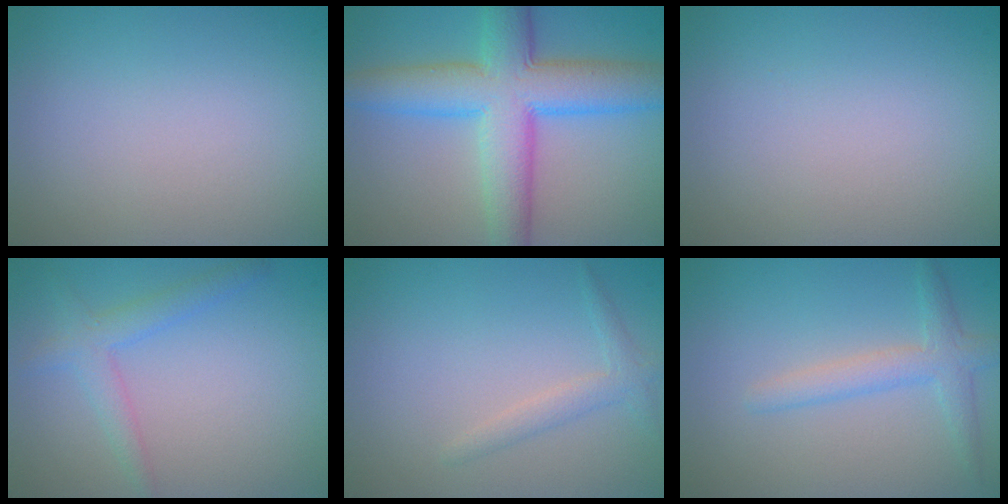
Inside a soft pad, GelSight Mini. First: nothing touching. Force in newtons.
{"total": 9.2, "press": 9.2, "slide": 0.2}
{"total": 0.0}
{"total": 2.5, "press": 2.5, "slide": 0.1}
{"total": 1.5, "press": 1.5, "slide": 0.0}
{"total": 2.3, "press": 2.3, "slide": 0.0}